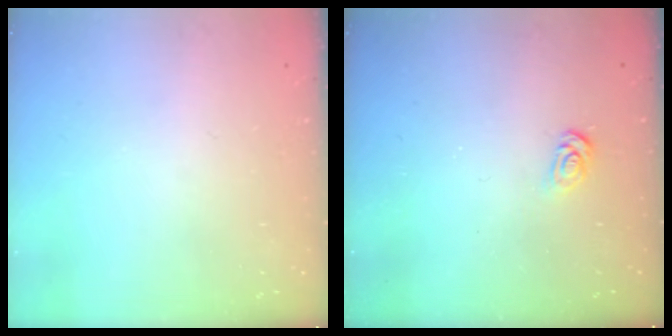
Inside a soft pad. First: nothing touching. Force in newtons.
{"total": 3.4, "press": 3.4, "slide": 0.3}